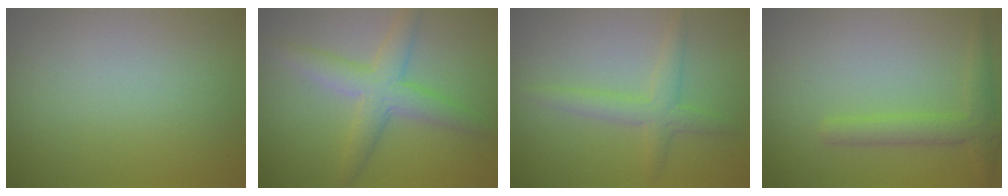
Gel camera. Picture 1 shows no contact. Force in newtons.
{"total": 4.2, "press": 4.2, "slide": 0.1}
{"total": 1.8, "press": 1.8, "slide": 0.1}
{"total": 2.6, "press": 2.6, "slide": 0.2}